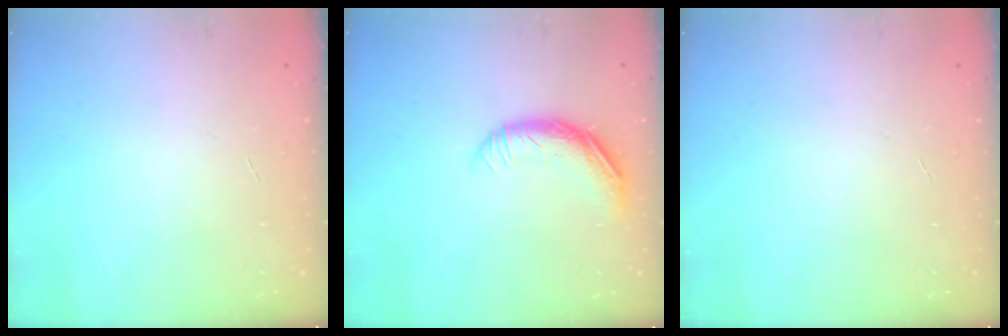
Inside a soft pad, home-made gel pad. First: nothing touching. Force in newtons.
{"total": 10.8, "press": 10.5, "slide": 2.3}
{"total": 0.0}